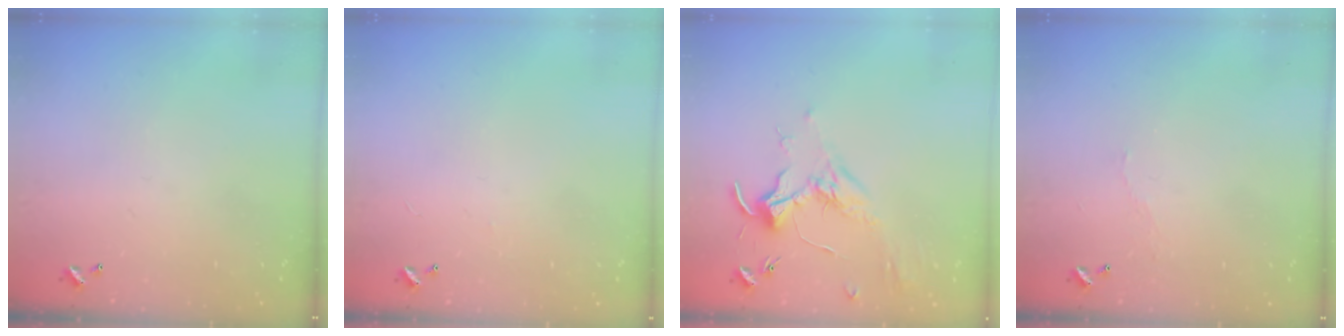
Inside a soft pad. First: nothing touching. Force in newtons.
{"total": 2.1, "press": 2.0, "slide": 0.3}
{"total": 1.7, "press": 1.5, "slide": 0.7}
{"total": 2.8, "press": 2.8, "slide": 0.5}